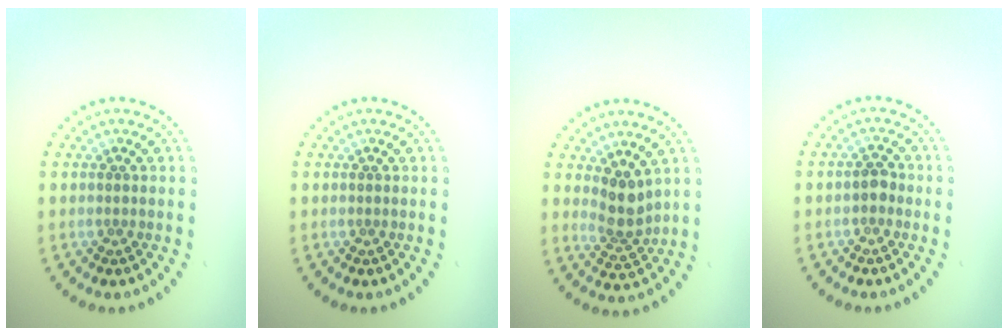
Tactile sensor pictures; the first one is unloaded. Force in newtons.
{"total": 0.0}
{"total": 2.8, "press": 2.3, "slide": 1.6}
{"total": 1.2, "press": 1.2, "slide": 0.3}